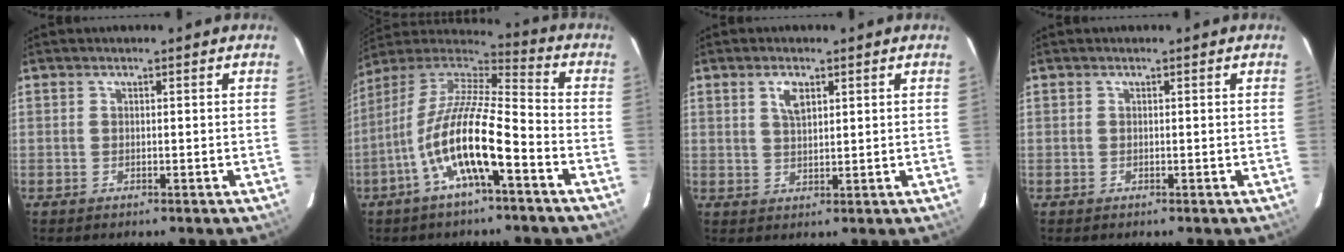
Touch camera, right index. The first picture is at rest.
{"total": 16.1, "force": [-6.6, 3.3, 14.2], "torque": [-0.263, -0.010, -0.132]}
{"total": 3.5, "force": [1.7, 1.6, 2.6], "torque": [-0.047, 0.004, 0.032]}
{"total": 0.0}